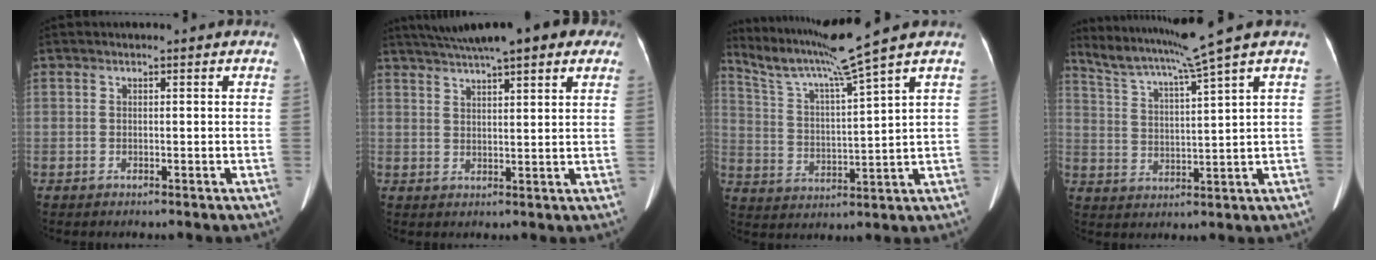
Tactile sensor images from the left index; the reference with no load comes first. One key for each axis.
{"total": 15.7, "fx": 11.7, "fy": 3.5, "fz": 9.8, "tx": -0.160, "ty": 0.055, "tz": 0.154}
{"total": 11.2, "fx": 9.2, "fy": -3.6, "fz": 5.3, "tx": -0.103, "ty": -0.016, "tz": 0.171}
{"total": 9.7, "fx": 7.7, "fy": -2.9, "fz": 5.2, "tx": -0.094, "ty": -0.007, "tz": 0.136}